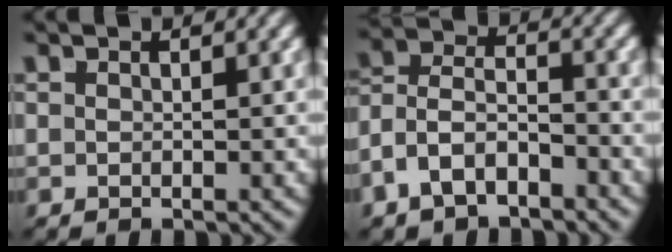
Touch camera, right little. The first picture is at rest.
{"total": 7.1, "force": [-2.6, 5.7, 3.5], "torque": [-0.085, -0.027, -0.043]}